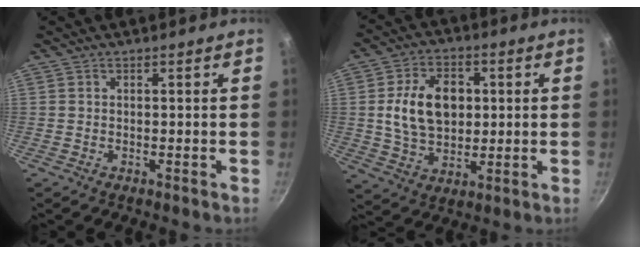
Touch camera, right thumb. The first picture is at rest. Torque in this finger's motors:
{"motor_torque": [0.02, 0.14, 0.71, -0.07, 0.27]}